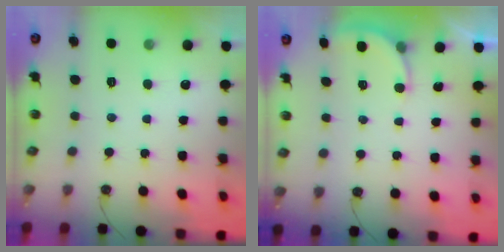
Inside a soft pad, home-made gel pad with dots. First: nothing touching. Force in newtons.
{"total": 2.9, "press": 2.9, "slide": 0.3}